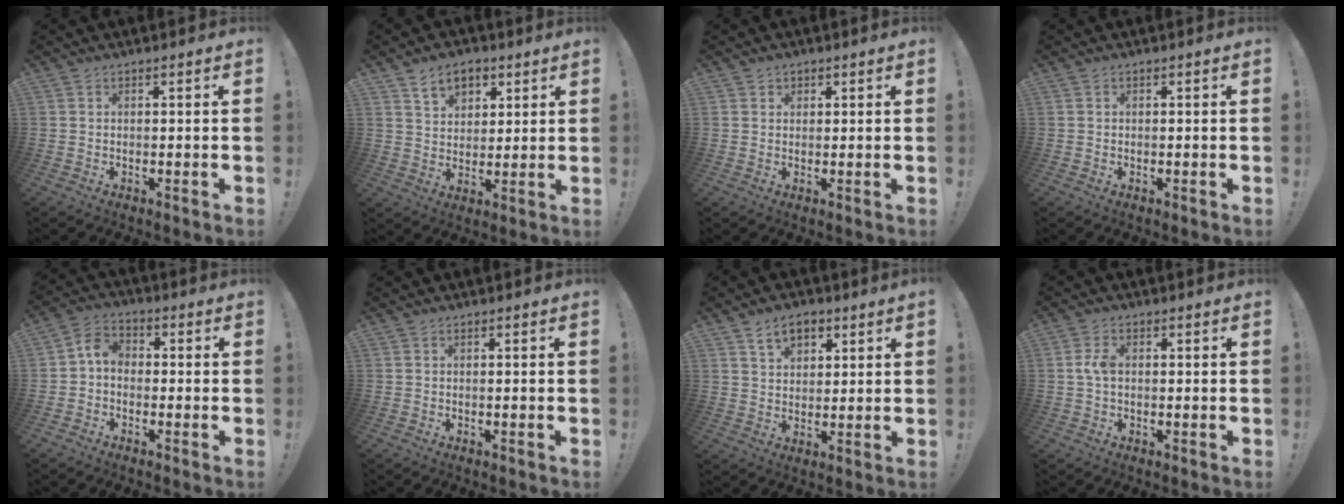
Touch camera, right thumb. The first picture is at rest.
{"total": 8.5, "force": [5.0, 5.8, 3.8], "torque": [-0.061, -0.017, 0.096]}
{"total": 1.3, "force": [0.9, 1.0, 0.0], "torque": [0.000, -0.002, 0.015]}
{"total": 0.0}
{"total": 5.3, "force": [-1.0, 3.9, 3.4], "torque": [-0.077, 0.013, -0.019]}
{"total": 0.0}
{"total": 7.1, "force": [4.2, 4.3, 3.9], "torque": [-0.061, -0.009, 0.078]}
{"total": 3.8, "force": [0.1, 2.3, 2.9], "torque": [-0.067, 0.009, 0.001]}